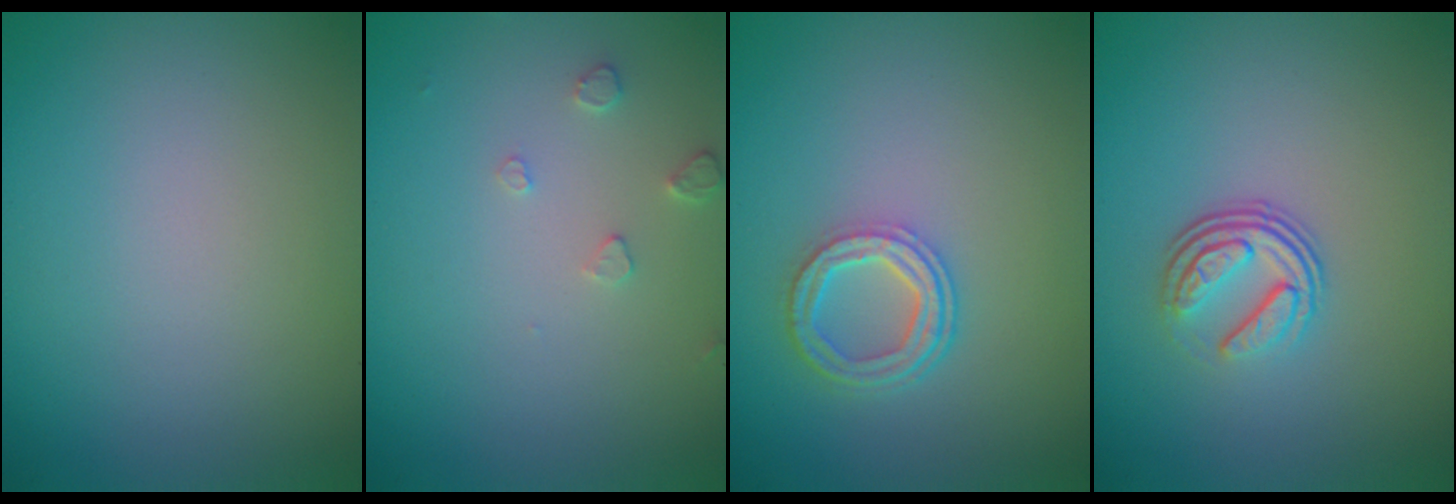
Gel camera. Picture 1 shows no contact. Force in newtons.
{"total": 1.2, "press": 1.2, "slide": 0.2}
{"total": 3.6, "press": 2.8, "slide": 2.3}
{"total": 3.7, "press": 2.5, "slide": 2.7}